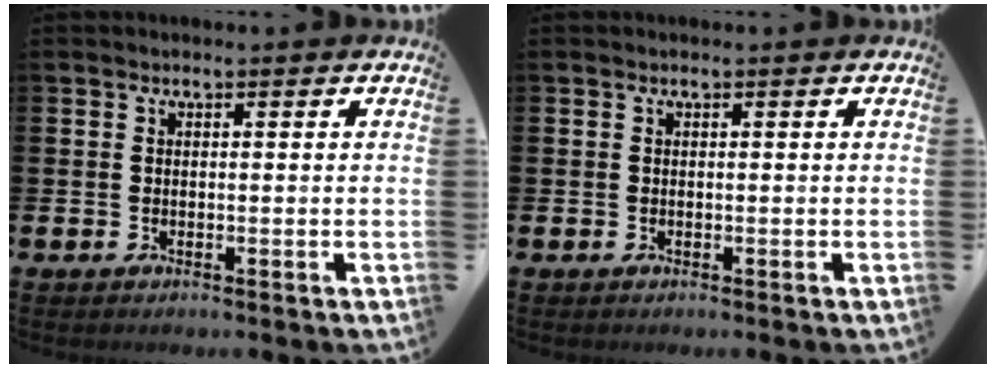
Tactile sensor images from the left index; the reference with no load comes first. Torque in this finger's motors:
{"motor_torque": [0.00, 0.00, 0.00, 0.01]}